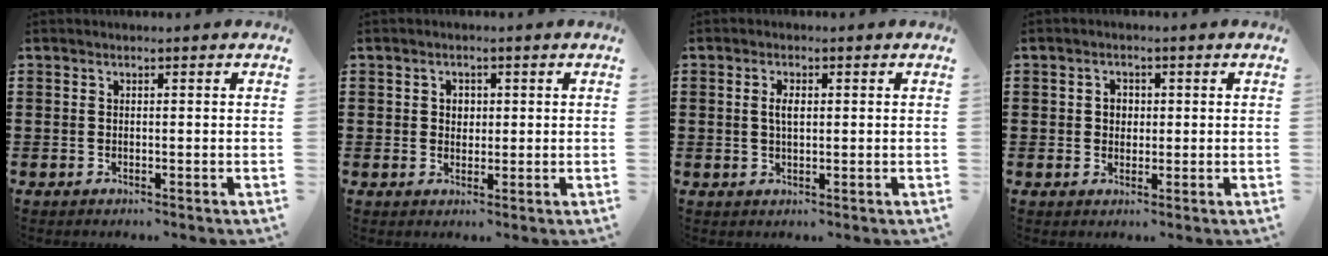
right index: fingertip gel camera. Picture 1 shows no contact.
{"total": 1.7, "force": [0.4, 1.4, 0.7], "torque": [-0.017, 0.010, 0.006]}
{"total": 2.3, "force": [0.3, 1.0, 2.1], "torque": [-0.042, 0.006, 0.003]}
{"total": 2.0, "force": [0.1, 1.8, 0.9], "torque": [-0.023, 0.010, -0.001]}